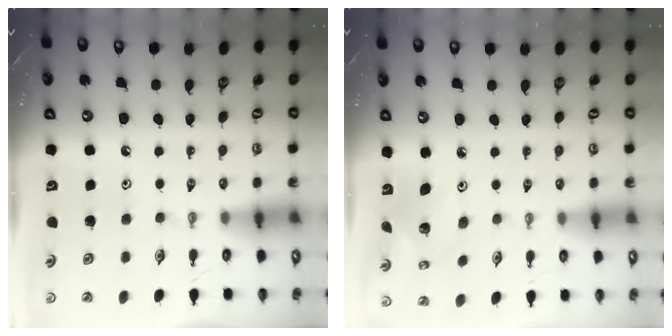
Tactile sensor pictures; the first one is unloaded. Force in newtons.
{"total": 3.8, "press": 3.8, "slide": 0.4}